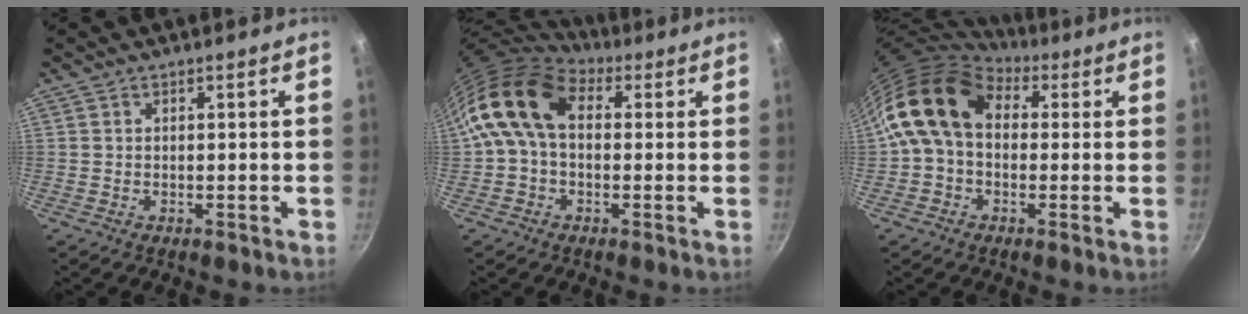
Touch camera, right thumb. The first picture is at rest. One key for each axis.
{"total": 12.7, "fx": 2.5, "fy": 8.5, "fz": 9.1, "tx": -0.146, "ty": 0.015, "tz": 0.024}
{"total": 13.4, "fx": 2.8, "fy": 9.7, "fz": 8.8, "tx": -0.134, "ty": 0.016, "tz": 0.027}